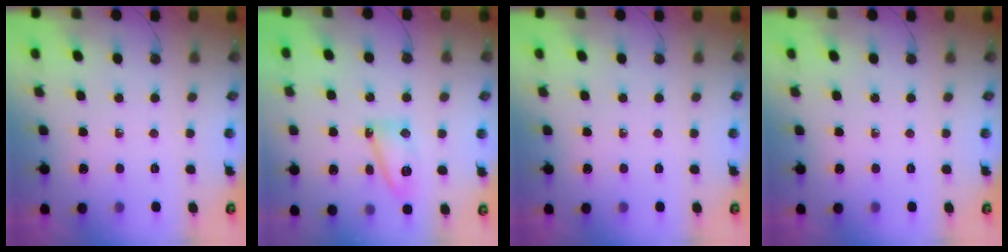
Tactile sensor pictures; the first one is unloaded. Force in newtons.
{"total": 9.8, "press": 9.7, "slide": 1.2}
{"total": 0.0}
{"total": 0.0}